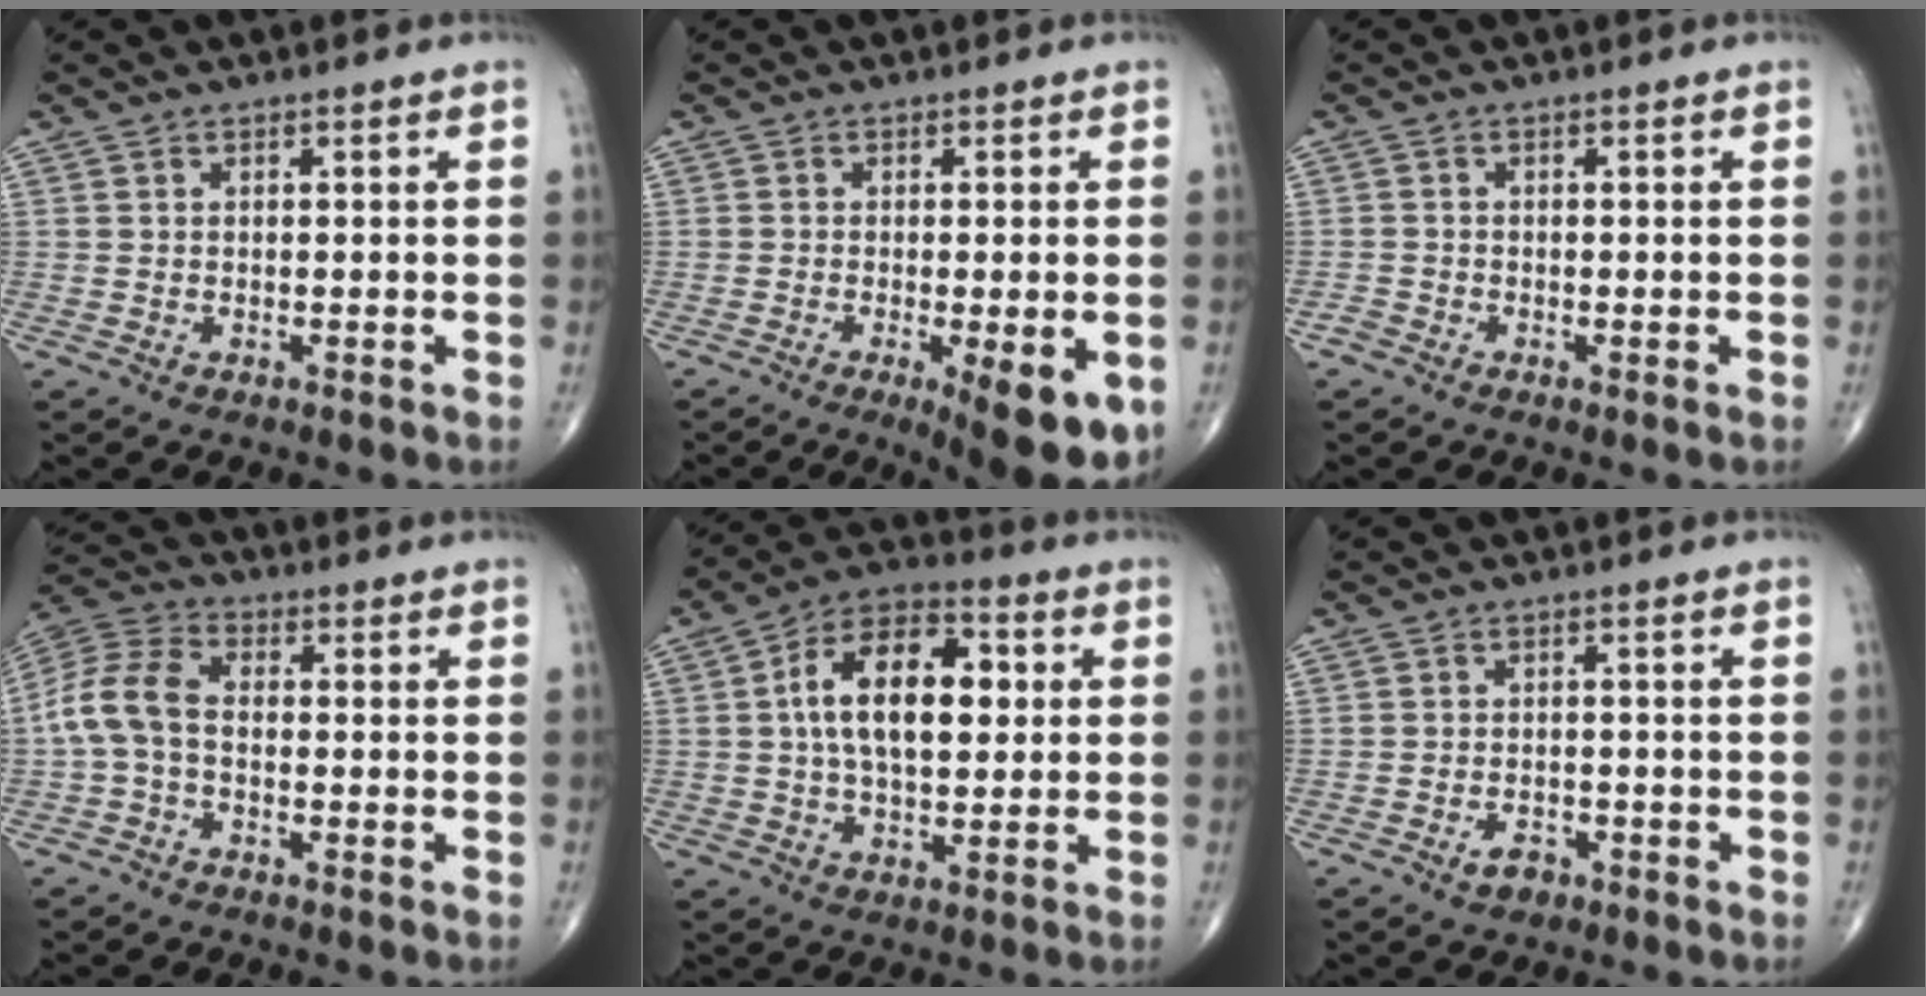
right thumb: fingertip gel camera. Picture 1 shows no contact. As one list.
[{"total": 9.3, "force": [-3.3, 2.7, 8.2], "torque": [-0.096, -0.013, -0.042]}, {"total": 1.2, "force": [-0.9, 0.7, 0.4], "torque": [-0.004, 0.000, -0.024]}, {"total": 8.9, "force": [-1.1, 5.4, 7.0], "torque": [-0.148, 0.027, -0.034]}, {"total": 15.6, "force": [2.2, 8.5, 12.9], "torque": [-0.201, 0.018, 0.030]}, {"total": 2.9, "force": [-1.7, 1.8, 1.6], "torque": [-0.019, 0.008, -0.025]}]